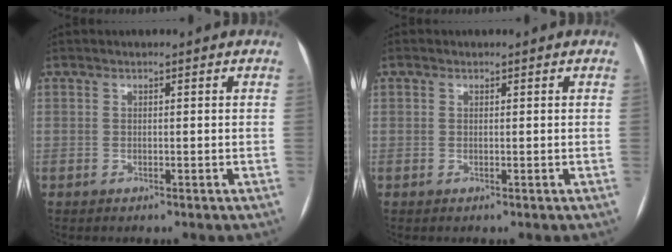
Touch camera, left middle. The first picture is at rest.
{"total": 1.6, "force": [-0.5, -1.1, -1.1], "torque": [0.025, -0.004, -0.008]}